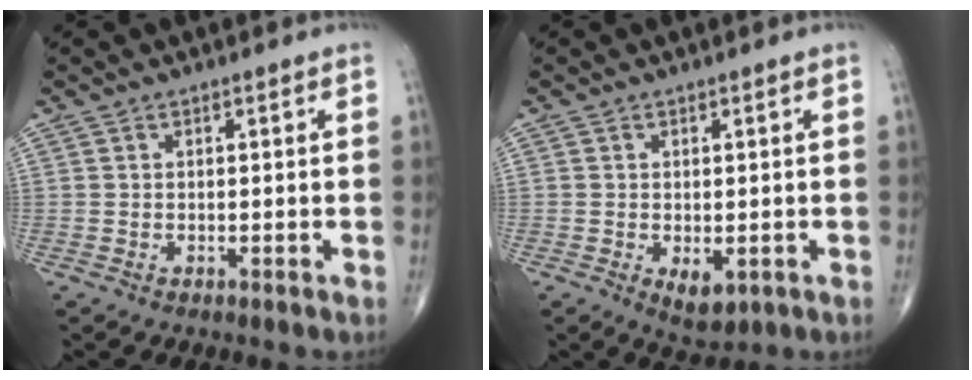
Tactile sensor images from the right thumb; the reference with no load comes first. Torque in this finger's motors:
{"motor_torque": [0.50, 0.84, -0.18, -0.01, 0.11]}